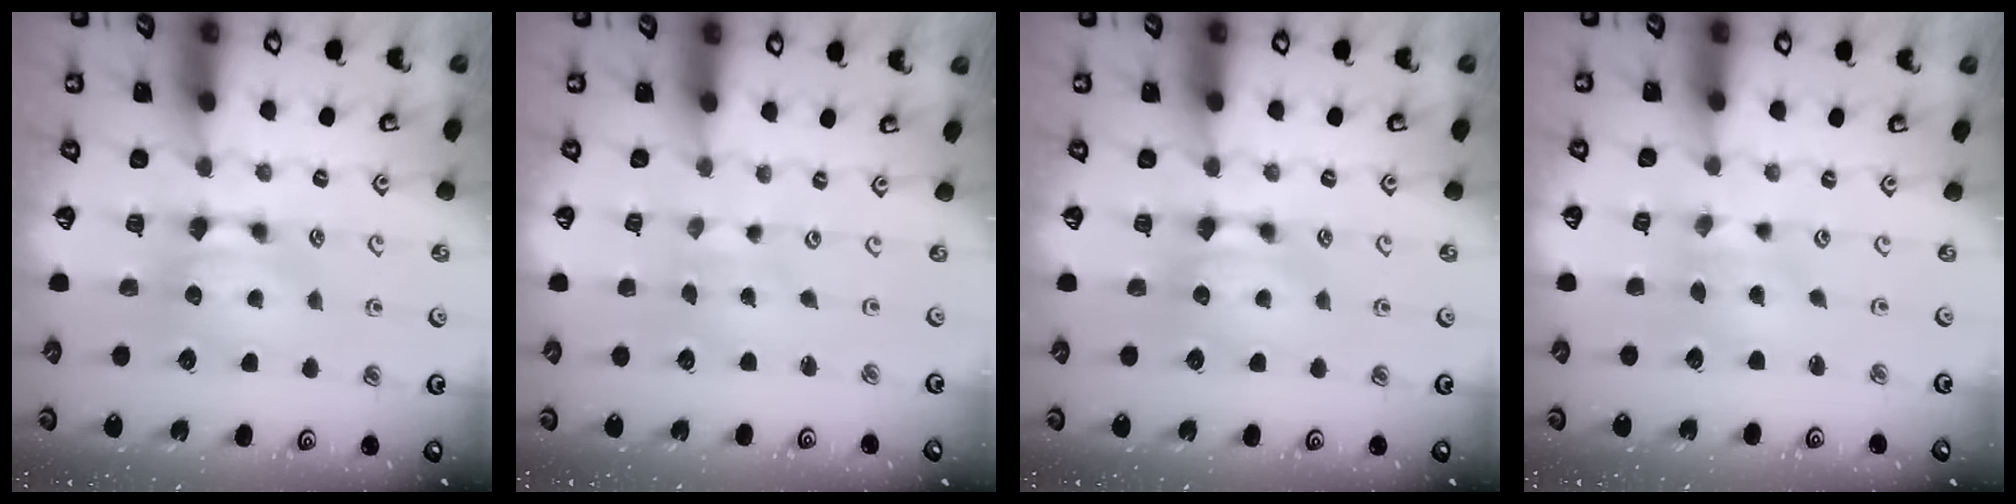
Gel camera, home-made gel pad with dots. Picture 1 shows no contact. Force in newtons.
{"total": 4.1, "press": 4.1, "slide": 0.2}
{"total": 0.0}
{"total": 2.1, "press": 1.8, "slide": 1.0}